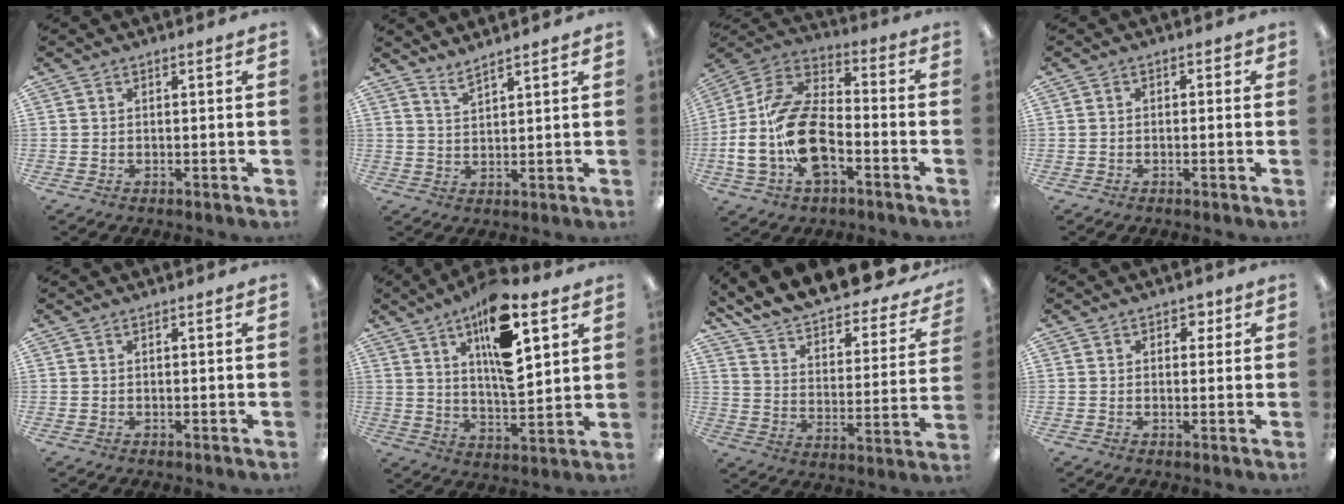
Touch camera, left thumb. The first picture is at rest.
{"total": 3.3, "force": [3.1, -0.2, 1.1], "torque": [-0.028, -0.014, 0.056]}
{"total": 18.7, "force": [-6.5, 11.0, 13.7], "torque": [-0.288, 0.027, -0.115]}
{"total": 1.5, "force": [-1.1, 0.8, 0.5], "torque": [-0.008, 0.006, -0.022]}
{"total": 0.0}
{"total": 17.3, "force": [8.7, 6.6, 13.4], "torque": [-0.204, -0.040, 0.141]}
{"total": 12.6, "force": [11.8, 2.5, 3.7], "torque": [-0.082, -0.101, 0.201]}
{"total": 2.3, "force": [0.8, 1.9, 1.0], "torque": [-0.005, 0.001, 0.010]}